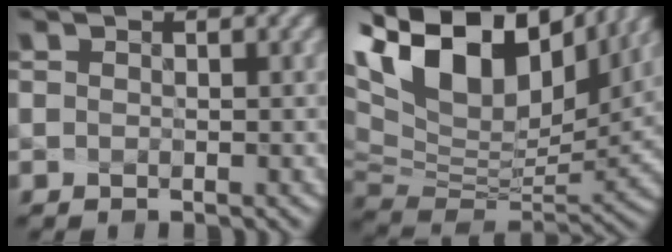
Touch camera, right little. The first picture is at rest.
{"total": 15.1, "force": [8.0, 8.4, 9.8], "torque": [-0.223, 0.027, 0.165]}